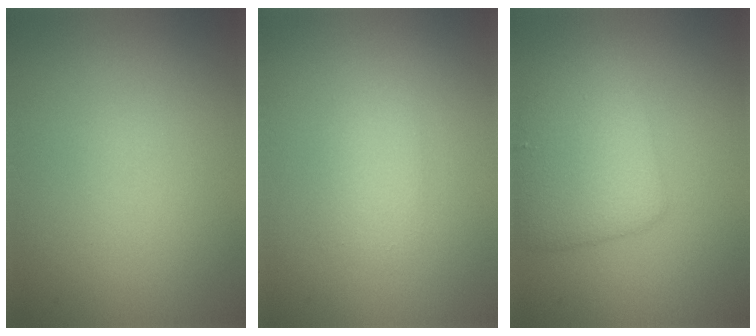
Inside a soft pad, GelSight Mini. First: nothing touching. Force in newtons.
{"total": 1.5, "press": 1.5, "slide": 0.1}
{"total": 4.9, "press": 4.9, "slide": 0.2}